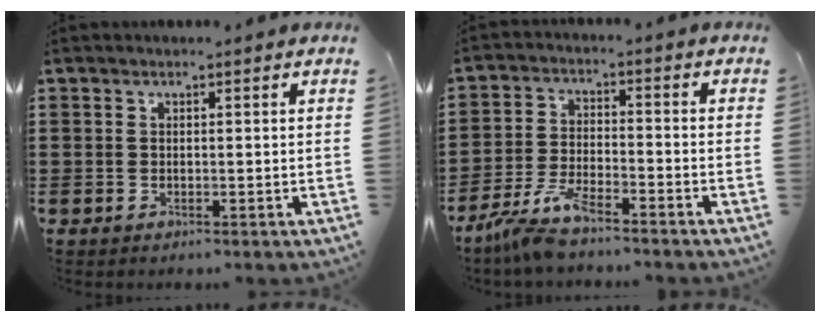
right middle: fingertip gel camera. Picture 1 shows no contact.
{"total": 6.3, "force": [-5.4, 0.9, 3.2], "torque": [-0.080, -0.008, -0.105]}